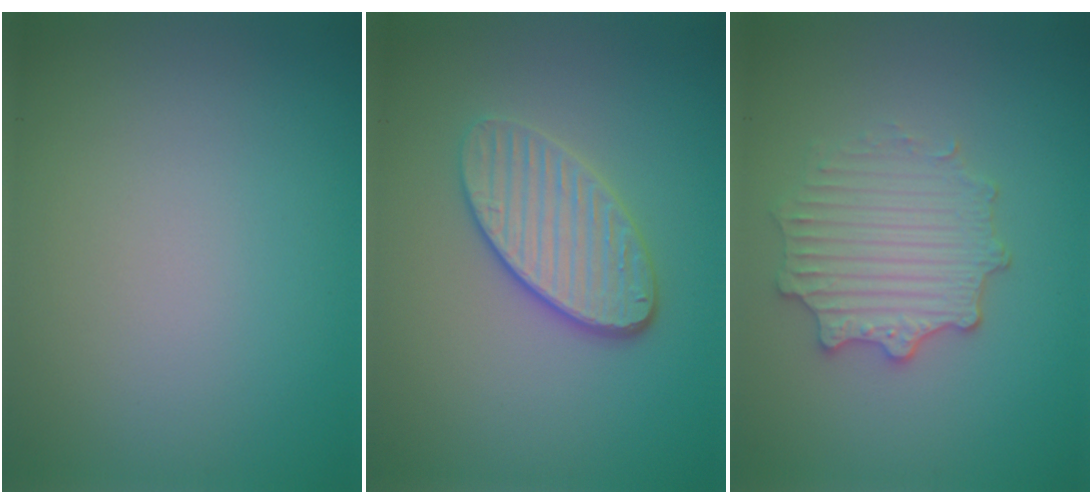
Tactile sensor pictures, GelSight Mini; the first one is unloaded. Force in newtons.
{"total": 4.0, "press": 3.3, "slide": 2.3}
{"total": 3.5, "press": 3.2, "slide": 1.5}